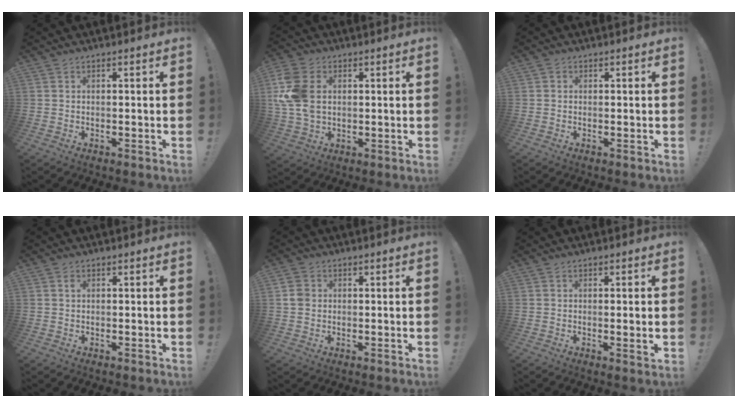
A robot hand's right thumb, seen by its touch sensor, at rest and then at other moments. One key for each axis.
{"total": 14.0, "fx": 2.3, "fy": 10.0, "fz": 9.5, "tx": -0.200, "ty": -0.002, "tz": 0.044}
{"total": 0.6, "fx": 0.1, "fy": 0.6, "fz": 0.0, "tx": -0.002, "ty": 0.004, "tz": 0.002}
{"total": 0.6, "fx": 0.2, "fy": 0.5, "fz": 0.4, "tx": 0.000, "ty": -0.001, "tz": 0.001}
{"total": 4.0, "fx": 0.4, "fy": 3.6, "fz": 1.8, "tx": -0.021, "ty": 0.007, "tz": 0.009}
{"total": 2.3, "fx": 0.3, "fy": -0.1, "fz": 2.3, "tx": -0.022, "ty": -0.009, "tz": 0.002}